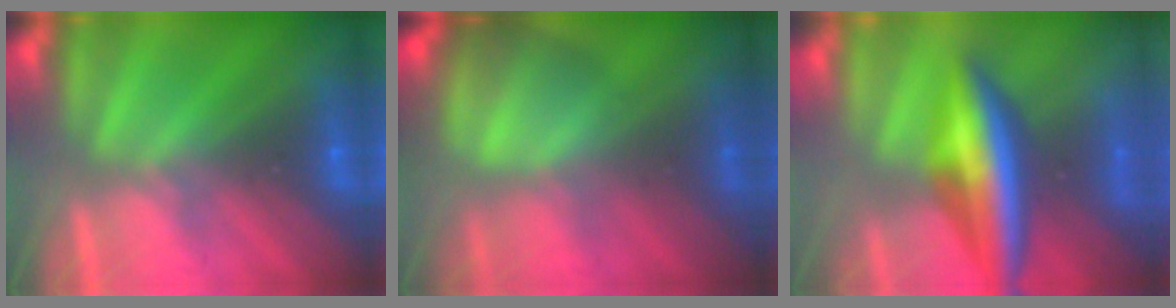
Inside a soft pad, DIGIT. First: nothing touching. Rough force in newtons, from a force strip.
{"total": 7.4}
{"total": 6.6}